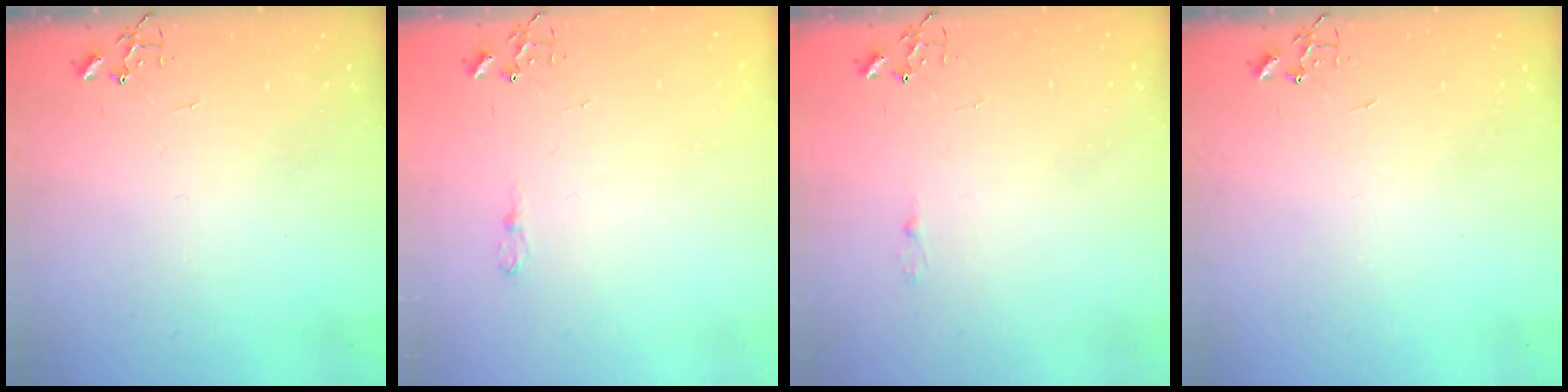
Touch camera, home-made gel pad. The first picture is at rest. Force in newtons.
{"total": 6.5, "press": 6.5, "slide": 0.6}
{"total": 2.5, "press": 2.5, "slide": 0.3}
{"total": 0.0}